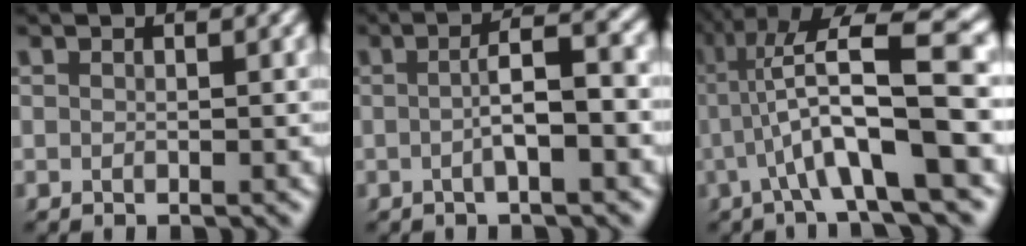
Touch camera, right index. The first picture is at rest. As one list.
[{"total": 3.6, "force": [-0.8, 0.4, 3.4], "torque": [-0.056, 0.006, -0.015]}, {"total": 10.1, "force": [1.0, 3.5, 9.5], "torque": [-0.146, 0.020, 0.010]}]